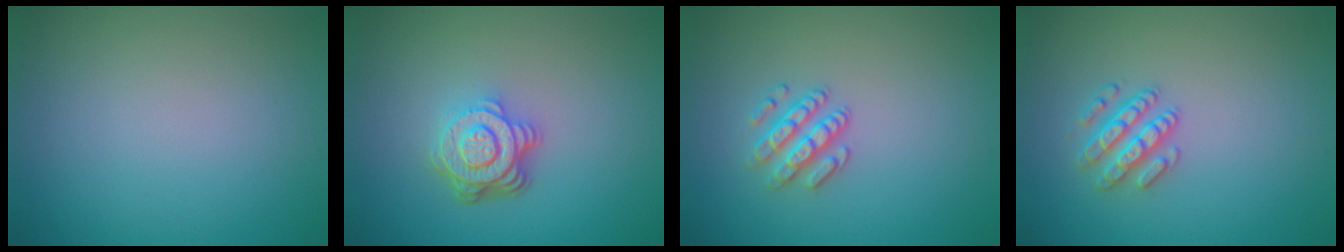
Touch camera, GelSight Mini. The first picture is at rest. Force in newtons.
{"total": 4.7, "press": 3.4, "slide": 3.3}
{"total": 2.5, "press": 2.3, "slide": 0.9}
{"total": 2.6, "press": 2.6, "slide": 0.5}